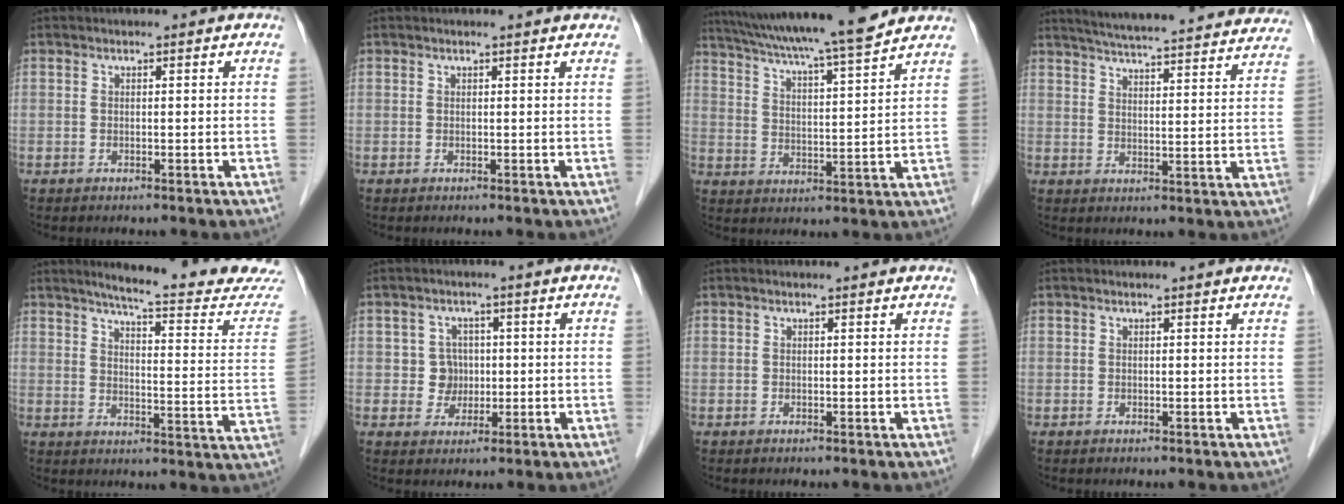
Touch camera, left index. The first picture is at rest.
{"total": 1.8, "force": [1.7, 0.0, 0.5], "torque": [-0.015, 0.006, 0.015]}
{"total": 17.5, "force": [15.3, -0.3, 8.4], "torque": [-0.146, 0.008, 0.233]}
{"total": 28.1, "force": [26.1, 2.5, 9.9], "torque": [-0.157, -0.036, 0.322]}
{"total": 19.0, "force": [17.8, 0.0, 6.8], "torque": [-0.090, -0.088, 0.206]}
{"total": 3.6, "force": [0.1, 3.6, 0.4], "torque": [-0.001, 0.009, 0.005]}
{"total": 0.7, "force": [0.7, 0.0, 0.2], "torque": [-0.009, 0.000, 0.006]}
{"total": 1.0, "force": [1.0, 0.0, 0.3], "torque": [-0.013, 0.003, 0.009]}